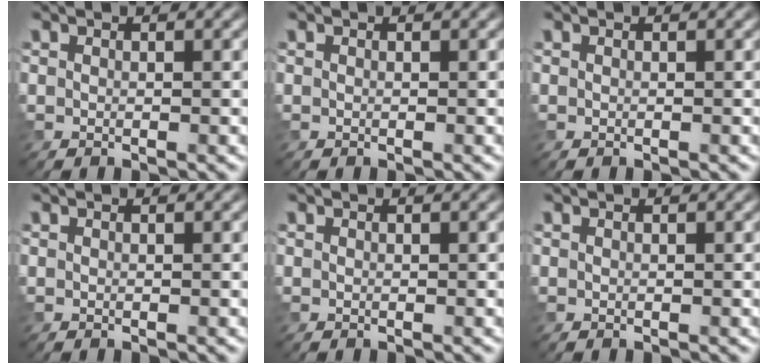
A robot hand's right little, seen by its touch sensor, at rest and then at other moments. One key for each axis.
{"total": 0.0}
{"total": 0.0}
{"total": 0.0}
{"total": 0.0}
{"total": 0.0}